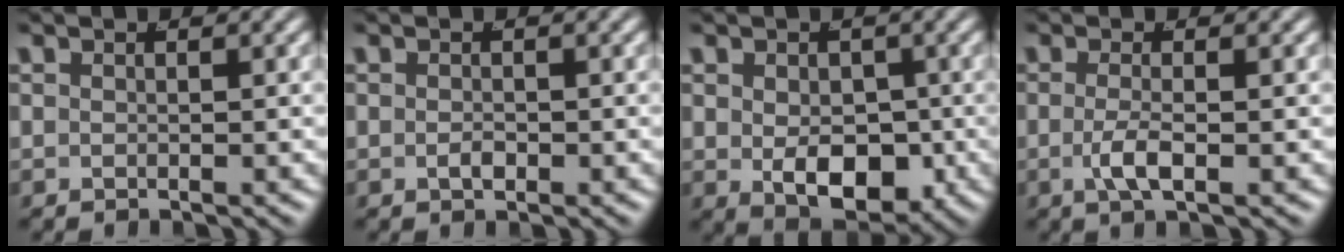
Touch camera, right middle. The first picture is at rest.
{"total": 0.7, "force": [-0.5, 0.2, 0.5], "torque": [-0.010, -0.006, -0.004]}
{"total": 6.0, "force": [-1.4, 3.4, 4.7], "torque": [-0.073, -0.041, 0.001]}
{"total": 2.2, "force": [-0.9, 0.0, 2.0], "torque": [-0.041, -0.014, -0.009]}